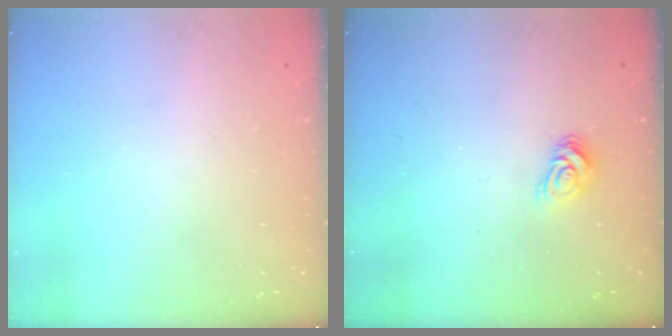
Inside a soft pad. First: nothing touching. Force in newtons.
{"total": 6.2, "press": 6.1, "slide": 0.4}